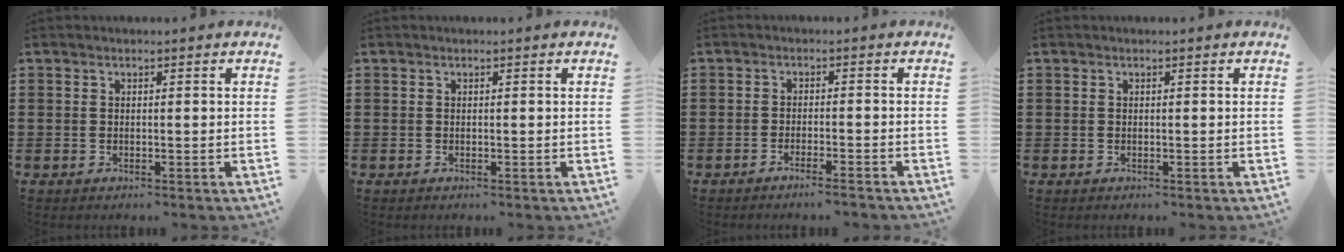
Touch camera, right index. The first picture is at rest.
{"total": 0.0}
{"total": 1.9, "force": [-1.8, -0.3, 0.7], "torque": [-0.011, 0.000, -0.035]}
{"total": 0.0}